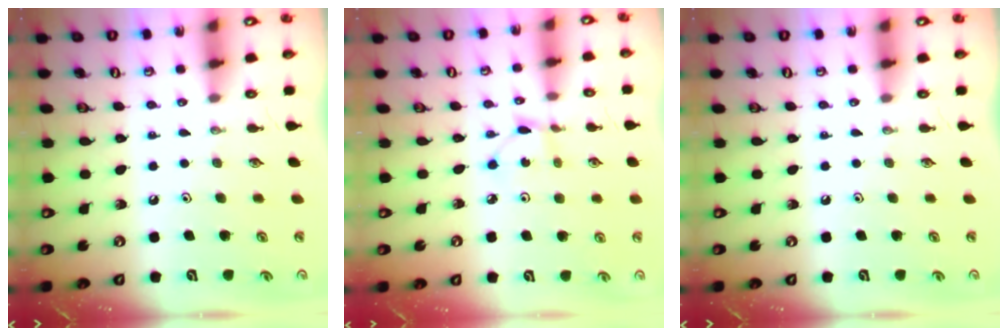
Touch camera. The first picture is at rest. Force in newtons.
{"total": 2.4, "press": 2.4, "slide": 0.3}
{"total": 0.0}